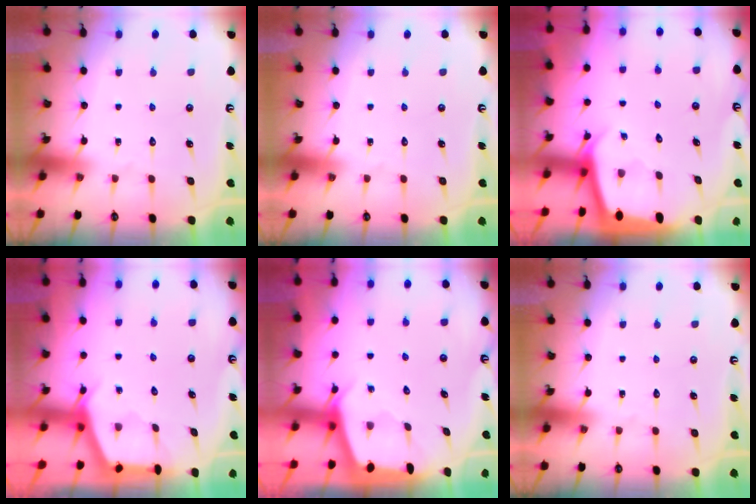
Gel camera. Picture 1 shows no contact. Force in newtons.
{"total": 0.0}
{"total": 2.0, "press": 2.0, "slide": 0.1}
{"total": 2.8, "press": 2.8, "slide": 0.3}
{"total": 2.1, "press": 2.1, "slide": 0.3}
{"total": 0.0}